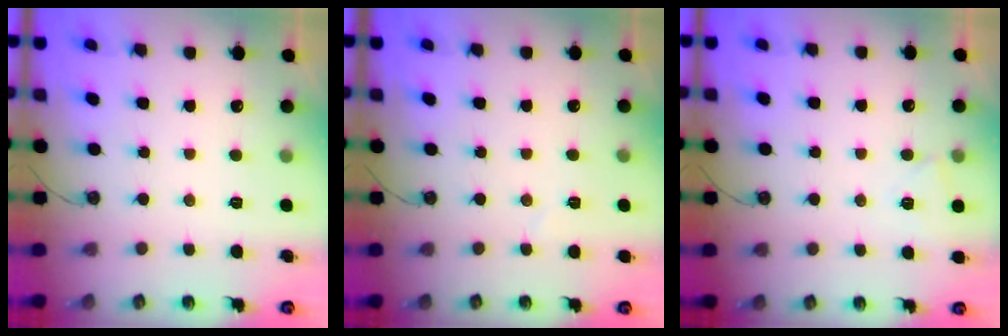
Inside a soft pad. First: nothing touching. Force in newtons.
{"total": 2.7, "press": 2.5, "slide": 1.1}
{"total": 3.8, "press": 3.4, "slide": 1.6}